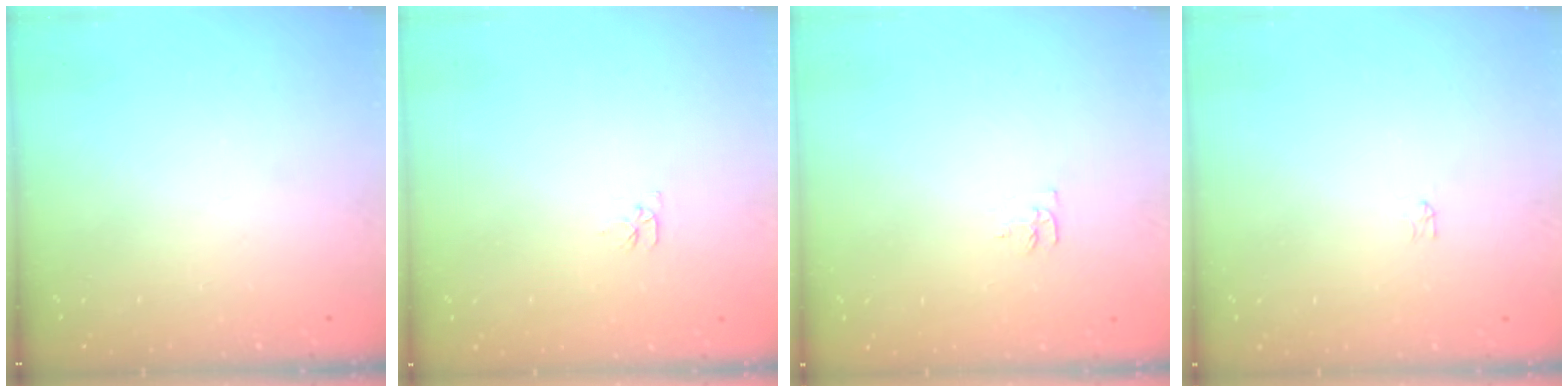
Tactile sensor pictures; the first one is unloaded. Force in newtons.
{"total": 3.1, "press": 3.1, "slide": 0.3}
{"total": 4.0, "press": 3.9, "slide": 0.4}
{"total": 0.0}